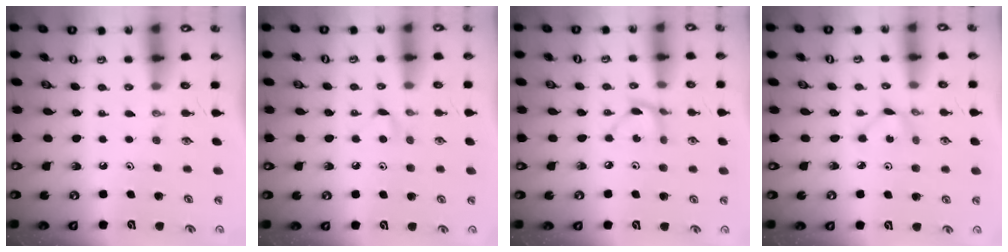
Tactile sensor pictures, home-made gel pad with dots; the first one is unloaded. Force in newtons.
{"total": 4.1, "press": 4.1, "slide": 0.5}
{"total": 3.0, "press": 3.0, "slide": 0.2}
{"total": 1.7, "press": 1.7, "slide": 0.1}